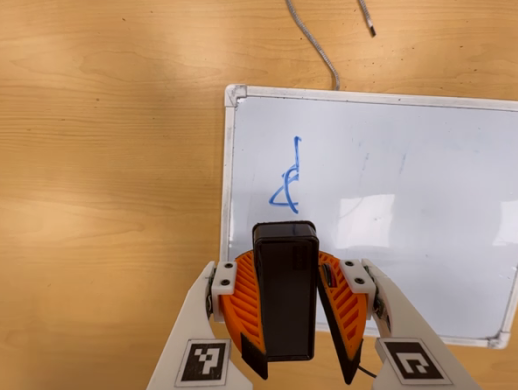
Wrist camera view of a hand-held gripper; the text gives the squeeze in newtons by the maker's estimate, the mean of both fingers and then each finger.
{"total": 9.5, "left": 9.5, "right": 9.5}